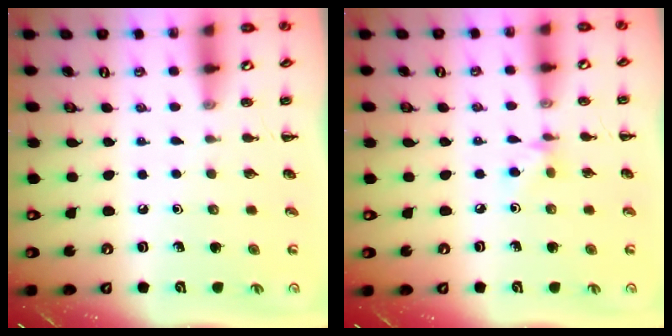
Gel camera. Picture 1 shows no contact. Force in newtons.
{"total": 4.4, "press": 4.2, "slide": 1.2}